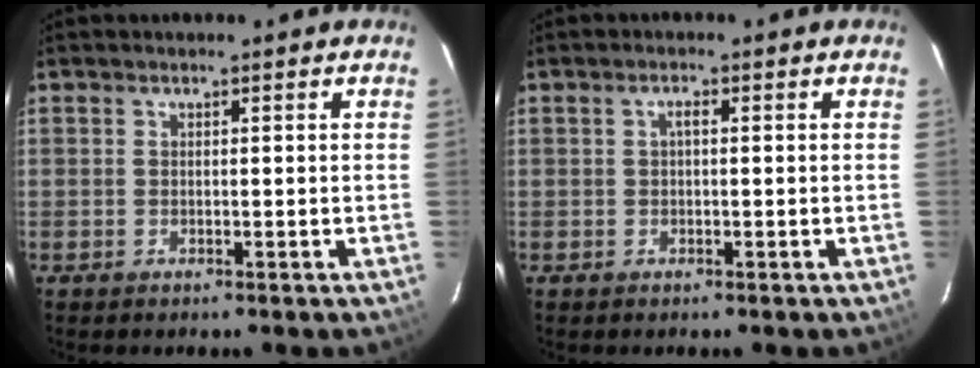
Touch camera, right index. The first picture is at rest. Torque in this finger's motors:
{"motor_torque": [0.17, -0.06, 0.14, 0.03]}